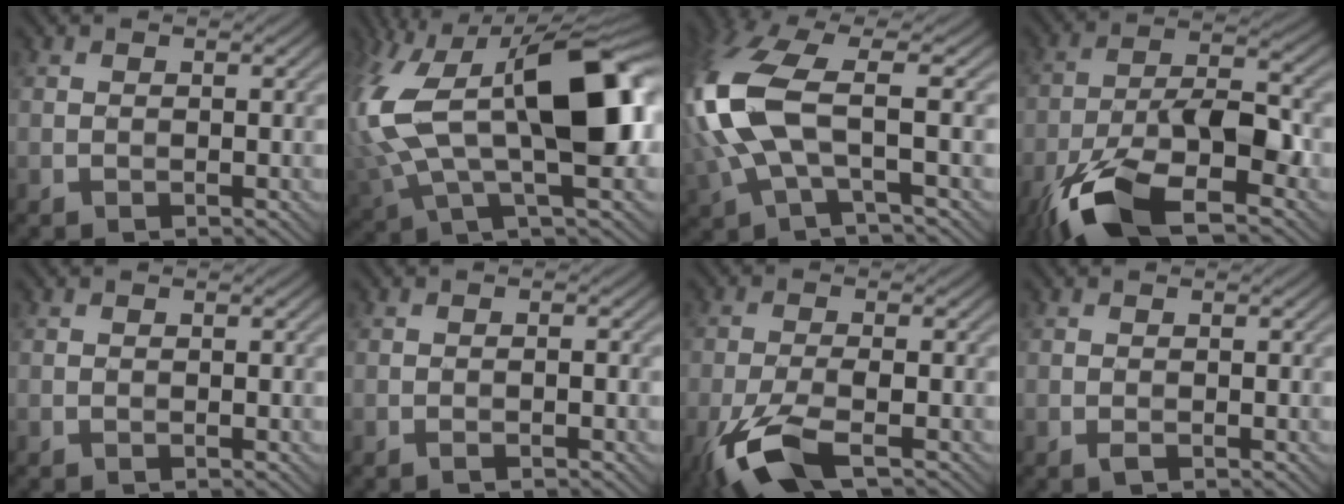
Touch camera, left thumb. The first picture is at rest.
{"total": 19.0, "force": [2.5, 9.0, 16.5], "torque": [-0.340, -0.005, 0.049]}
{"total": 12.0, "force": [0.3, 4.5, 11.1], "torque": [-0.285, 0.006, -0.003]}
{"total": 14.3, "force": [-7.9, 5.2, 10.6], "torque": [-0.210, -0.011, -0.158]}
{"total": 0.0}
{"total": 1.0, "force": [-0.6, 0.0, 0.8], "torque": [-0.013, 0.004, -0.012]}
{"total": 7.3, "force": [-4.2, 2.1, 5.7], "torque": [-0.120, -0.009, -0.090]}
{"total": 0.6, "force": [-0.3, 0.2, 0.5], "torque": [-0.011, -0.002, -0.005]}